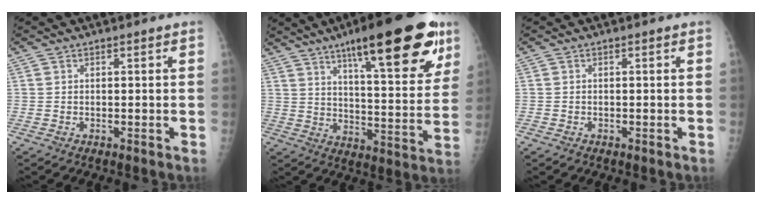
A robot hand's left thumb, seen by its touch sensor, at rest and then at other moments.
{"total": 25.4, "force": [14.6, 6.5, 19.8], "torque": [-0.254, -0.043, 0.214]}
{"total": 0.6, "force": [-0.4, 0.4, 0.1], "torque": [0.001, 0.002, -0.008]}